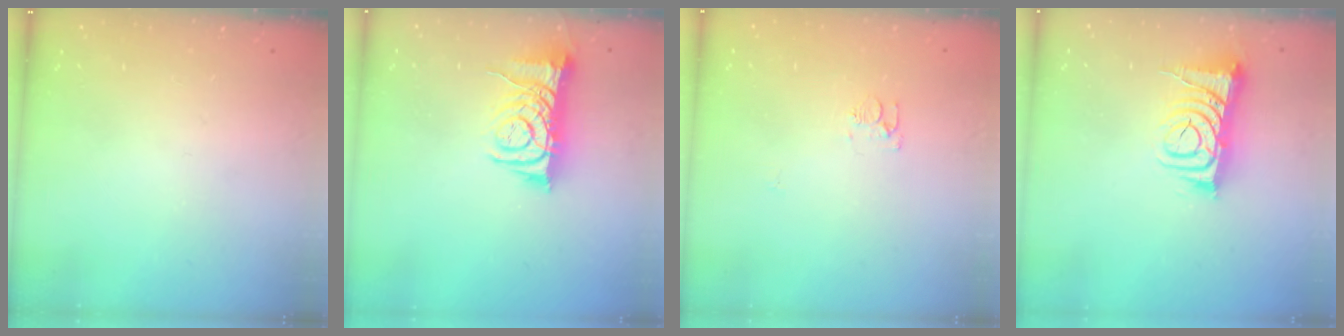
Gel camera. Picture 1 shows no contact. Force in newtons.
{"total": 8.8, "press": 8.8, "slide": 0.6}
{"total": 5.5, "press": 5.5, "slide": 0.4}
{"total": 10.2, "press": 10.2, "slide": 1.1}